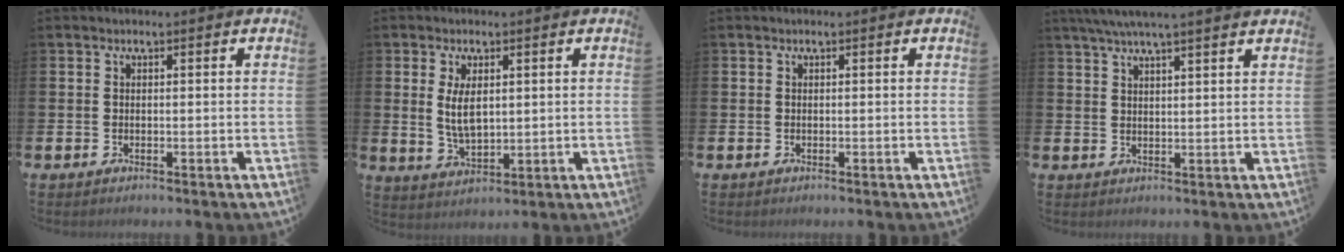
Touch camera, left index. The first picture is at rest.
{"total": 4.5, "force": [1.4, 2.1, 3.8], "torque": [-0.061, -0.002, 0.021]}
{"total": 0.0}
{"total": 4.4, "force": [4.0, -0.5, 1.8], "torque": [-0.053, -0.004, 0.075]}